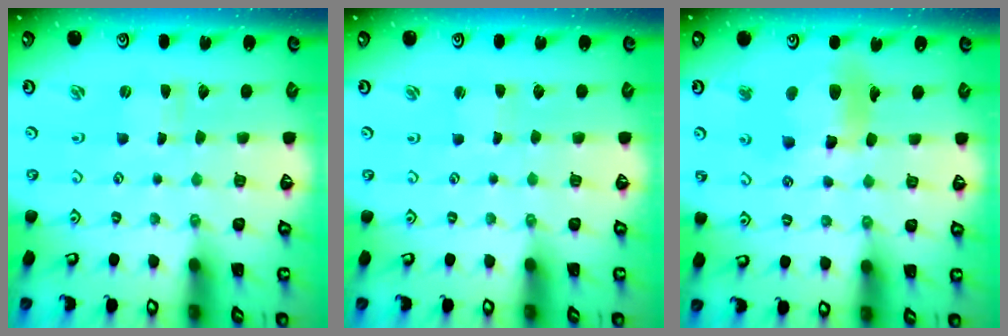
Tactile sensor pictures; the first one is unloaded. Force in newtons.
{"total": 1.0, "press": 1.0, "slide": 0.0}
{"total": 13.6, "press": 13.5, "slide": 1.6}